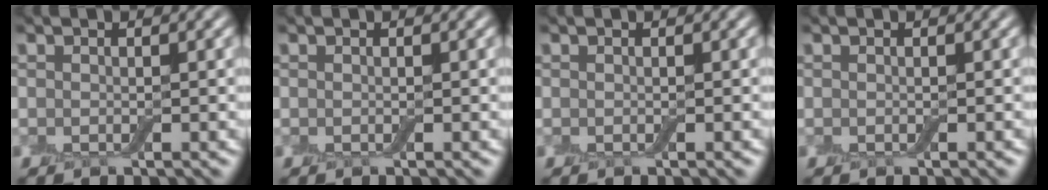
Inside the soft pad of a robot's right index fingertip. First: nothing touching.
{"total": 0.0}
{"total": 0.0}
{"total": 0.0}